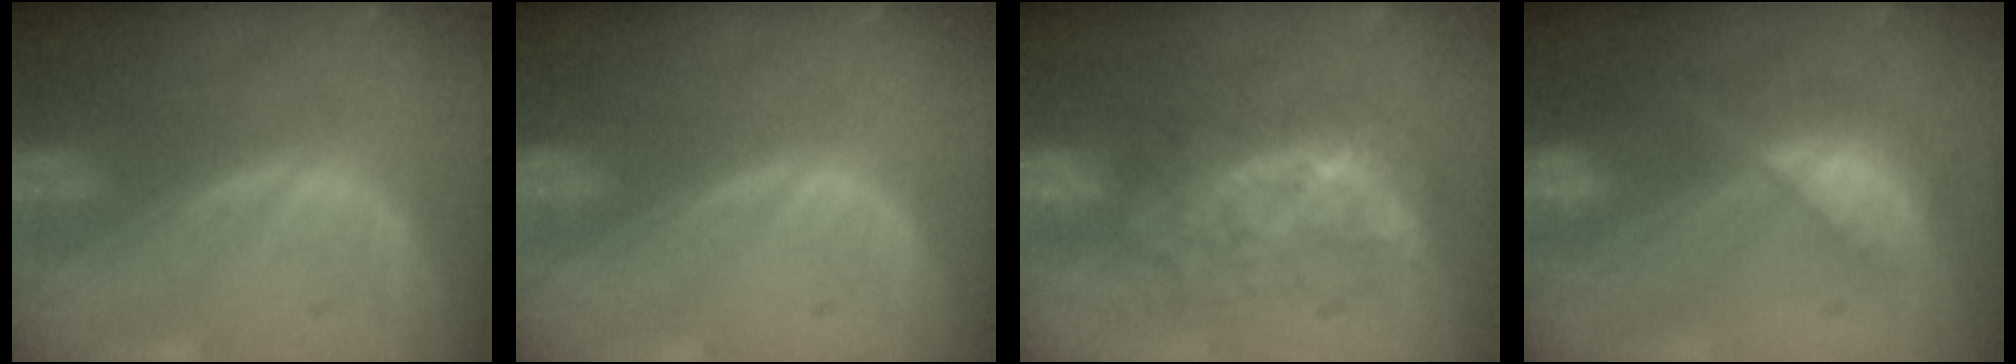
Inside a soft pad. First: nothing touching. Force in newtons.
{"total": 0.0}
{"total": 8.4, "press": 7.5, "slide": 3.7}
{"total": 7.3, "press": 6.8, "slide": 2.7}